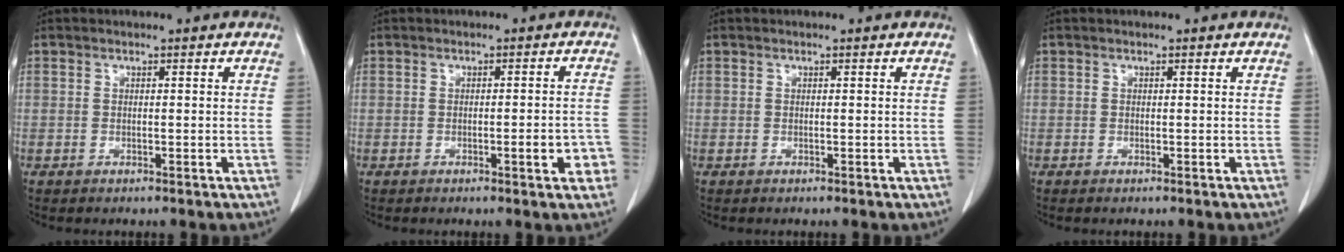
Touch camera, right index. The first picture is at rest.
{"total": 3.8, "force": [-1.6, 0.7, 3.4], "torque": [-0.037, 0.000, -0.020]}
{"total": 0.0}
{"total": 0.0}